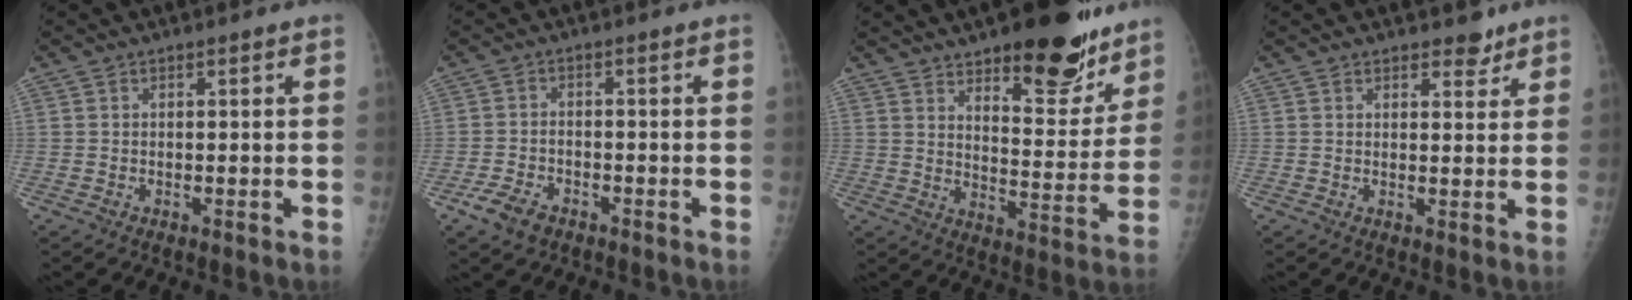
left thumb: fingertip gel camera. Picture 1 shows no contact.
{"total": 4.8, "force": [-2.9, 2.7, 2.6], "torque": [-0.056, 0.009, -0.051]}
{"total": 18.7, "force": [12.9, 7.0, 11.6], "torque": [-0.108, -0.085, 0.188]}
{"total": 3.3, "force": [2.6, 1.6, 1.3], "torque": [0.003, -0.016, 0.036]}